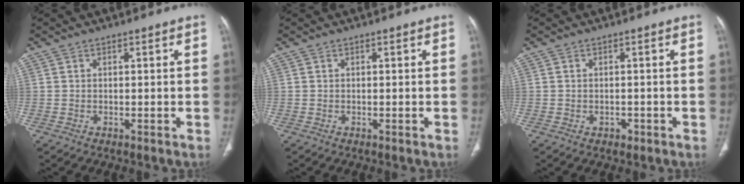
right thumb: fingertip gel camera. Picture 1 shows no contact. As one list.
[{"total": 0.0}, {"total": 1.3, "force": [-0.5, 1.0, 0.6], "torque": [-0.006, 0.003, -0.004]}]